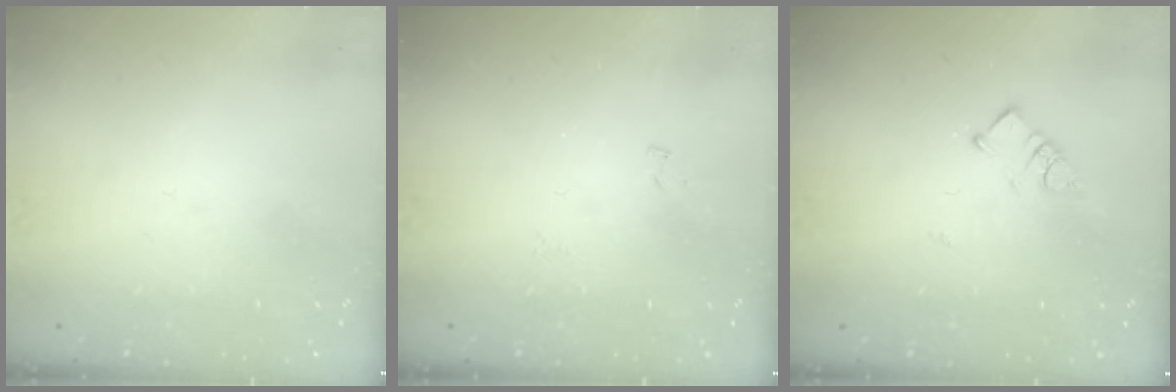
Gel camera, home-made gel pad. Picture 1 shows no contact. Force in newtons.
{"total": 4.1, "press": 4.1, "slide": 0.4}
{"total": 3.7, "press": 3.7, "slide": 0.2}